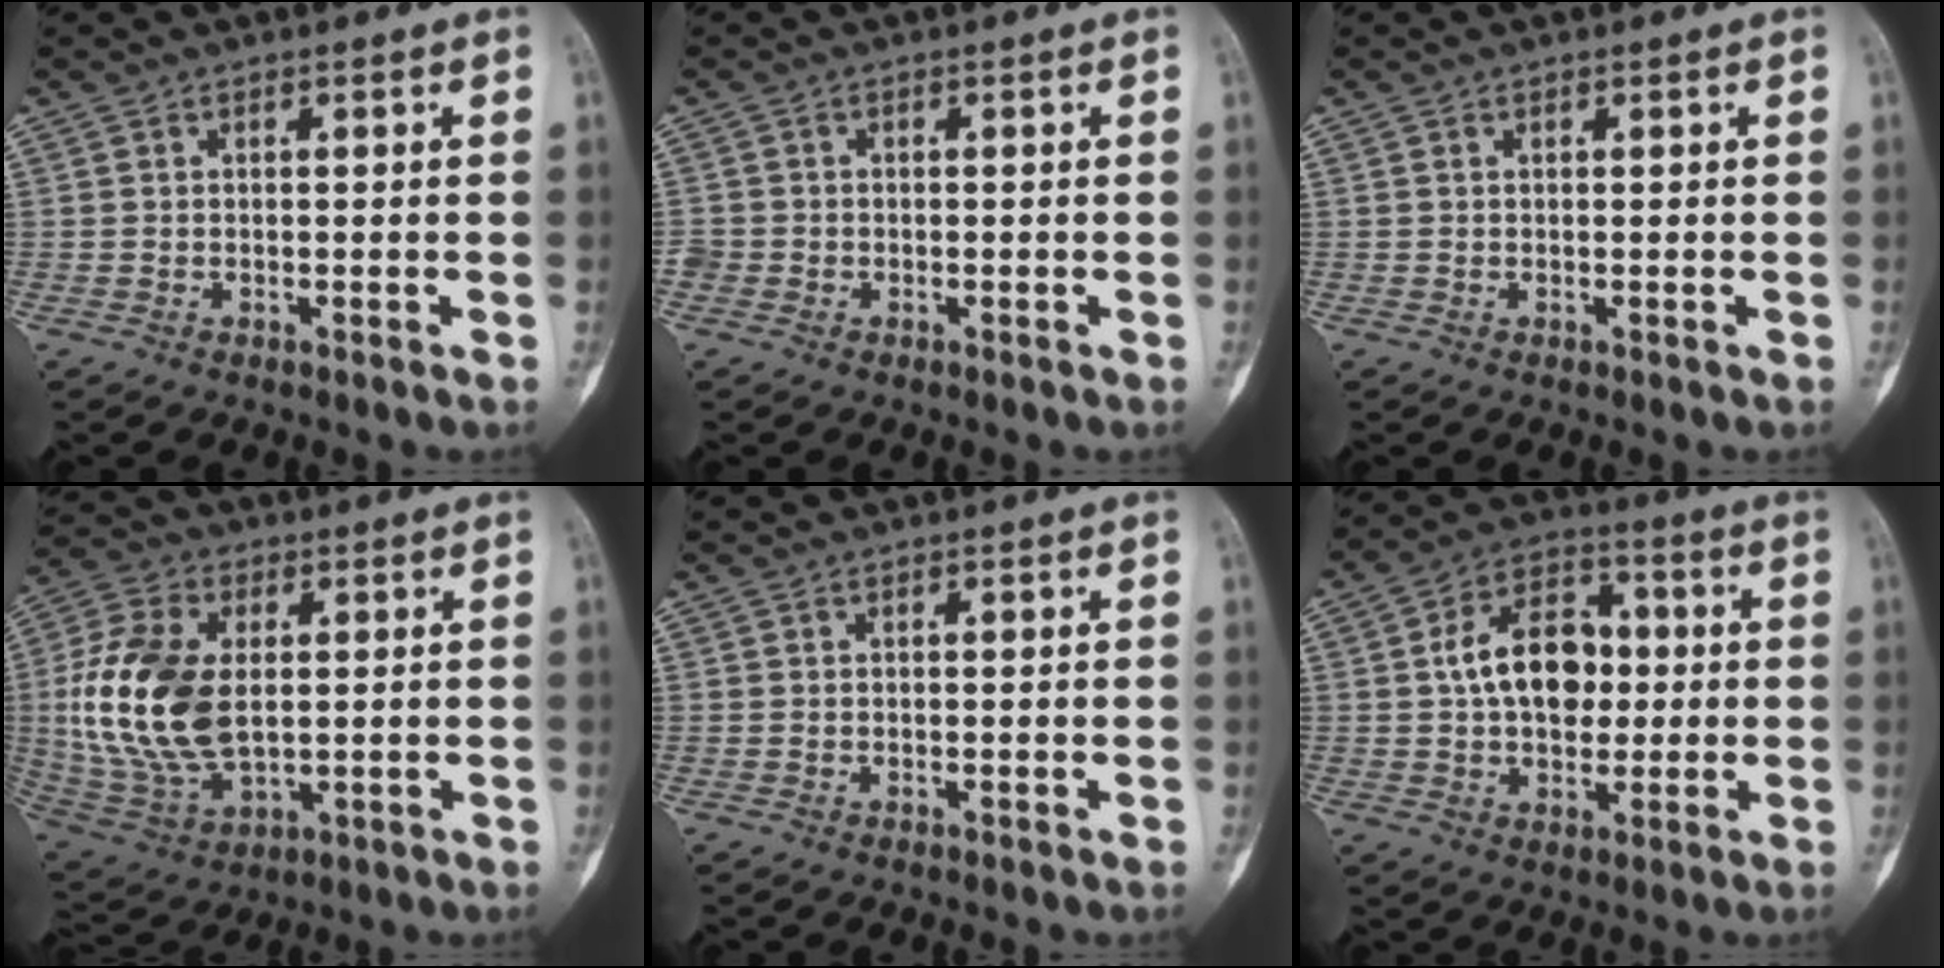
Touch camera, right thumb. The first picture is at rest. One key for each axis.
{"total": 2.1, "fx": -1.1, "fy": 1.7, "fz": 0.6, "tx": -0.012, "ty": 0.009, "tz": -0.026}
{"total": 0.0}
{"total": 18.1, "fx": 0.7, "fy": 10.8, "fz": 14.5, "tx": -0.304, "ty": -0.005, "tz": 0.023}
{"total": 0.0}
{"total": 13.8, "fx": 0.9, "fy": 9.3, "fz": 10.1, "tx": -0.133, "ty": 0.020, "tz": 0.009}